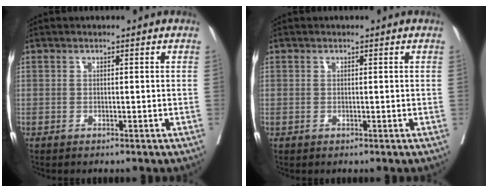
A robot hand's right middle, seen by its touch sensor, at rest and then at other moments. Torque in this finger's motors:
{"motor_torque": [0.21, 0.02, 0.05, 0.00]}